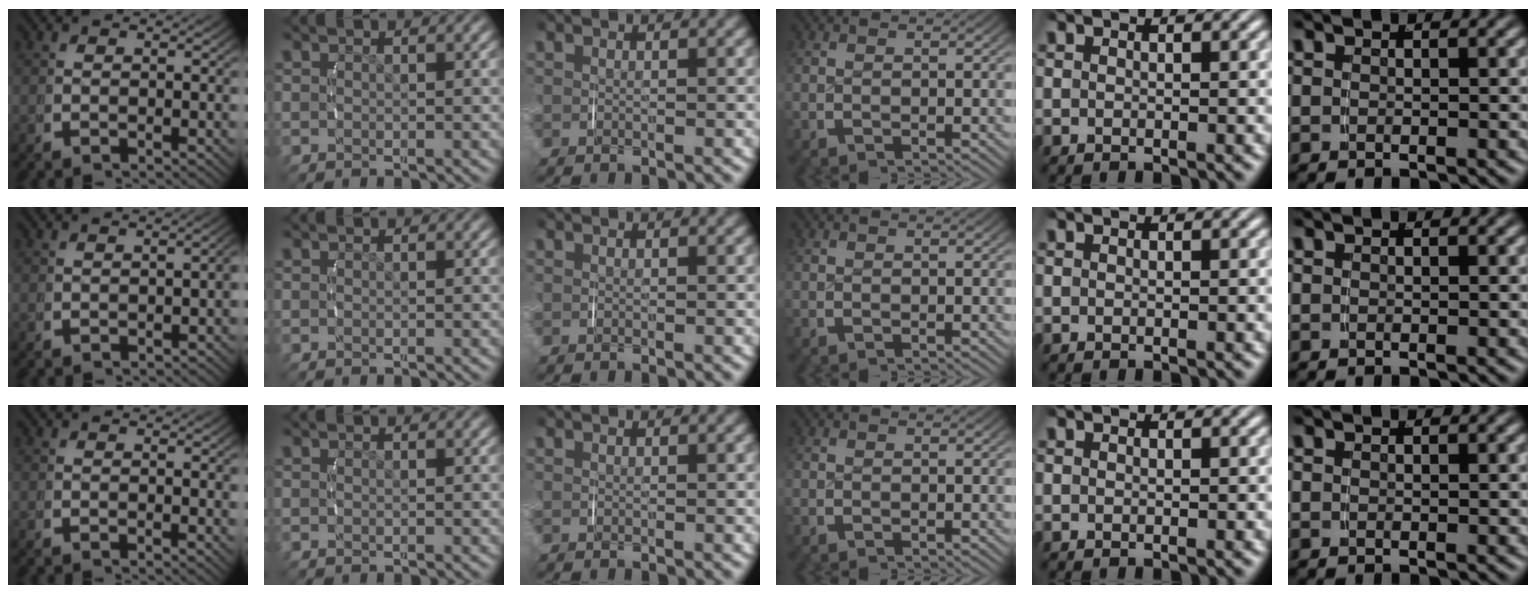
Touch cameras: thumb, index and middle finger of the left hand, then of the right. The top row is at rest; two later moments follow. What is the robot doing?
{"motion": "lift_and_place", "object": "string"}